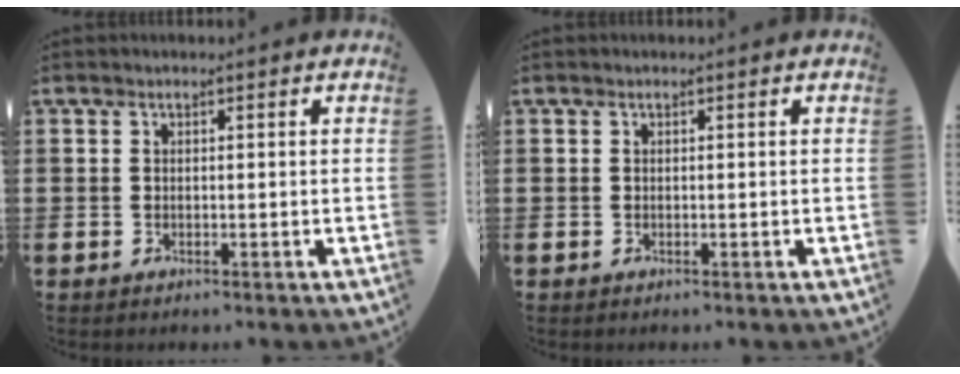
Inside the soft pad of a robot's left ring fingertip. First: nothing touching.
{"total": 0.0}